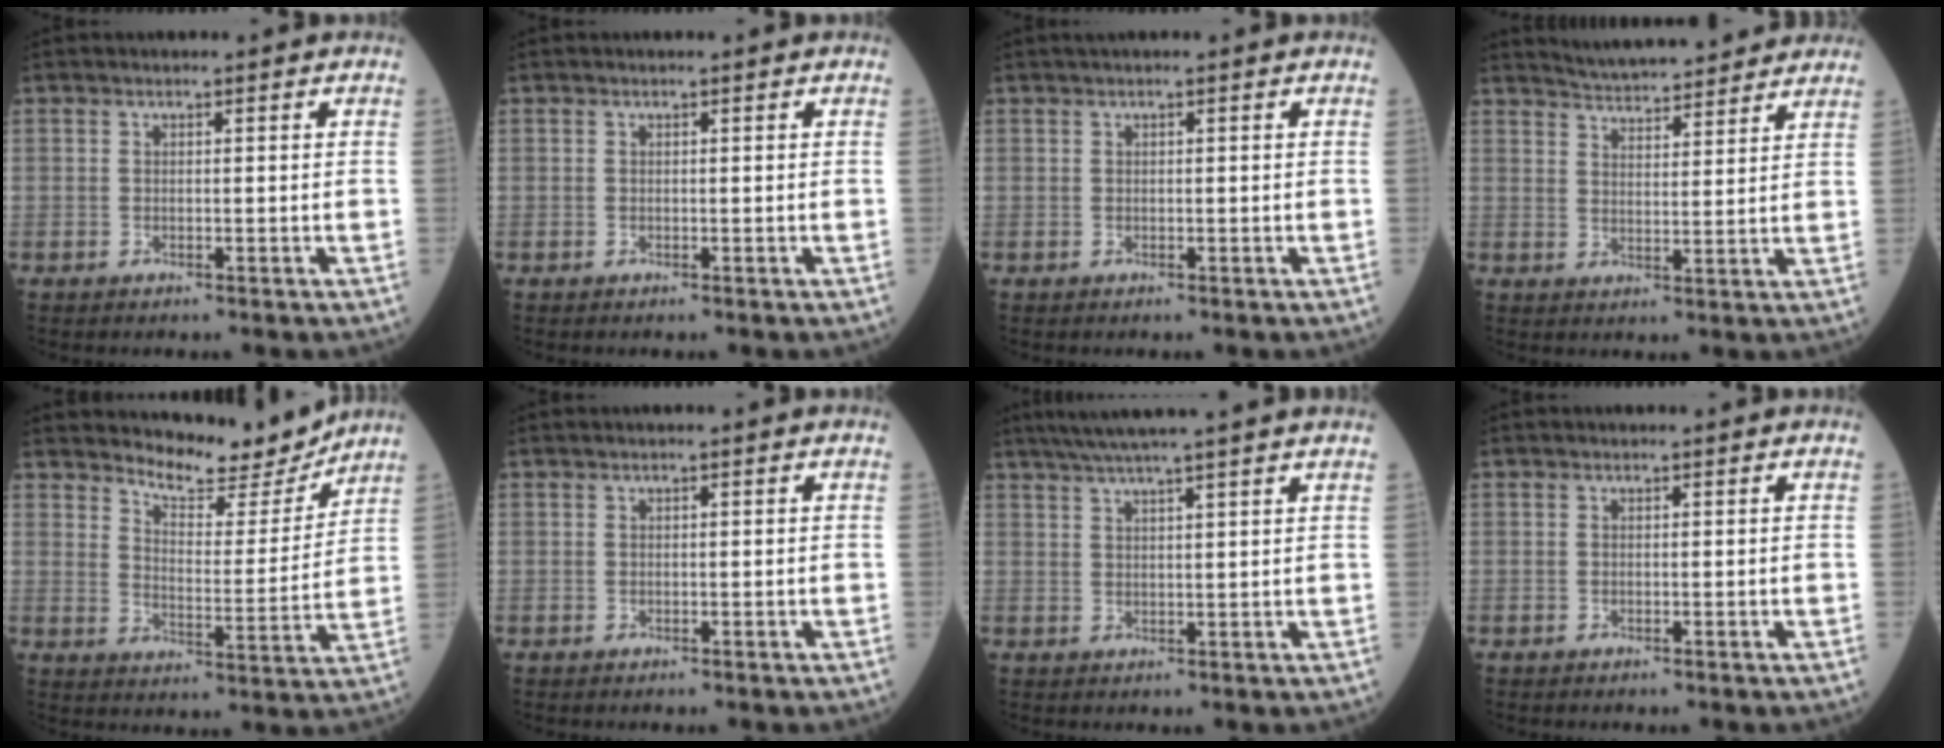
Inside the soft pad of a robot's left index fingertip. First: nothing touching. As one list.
[{"total": 0.0}, {"total": 0.7, "force": [0.5, -0.1, 0.5], "torque": [-0.012, 0.010, 0.014]}, {"total": 12.0, "force": [11.3, 1.7, 3.7], "torque": [-0.058, 0.017, 0.158]}, {"total": 10.1, "force": [9.7, 1.7, 2.4], "torque": [-0.047, -0.019, 0.147]}, {"total": 0.0}, {"total": 9.5, "force": [8.0, -1.5, 5.1], "torque": [-0.082, 0.026, 0.110]}, {"total": 0.0}]